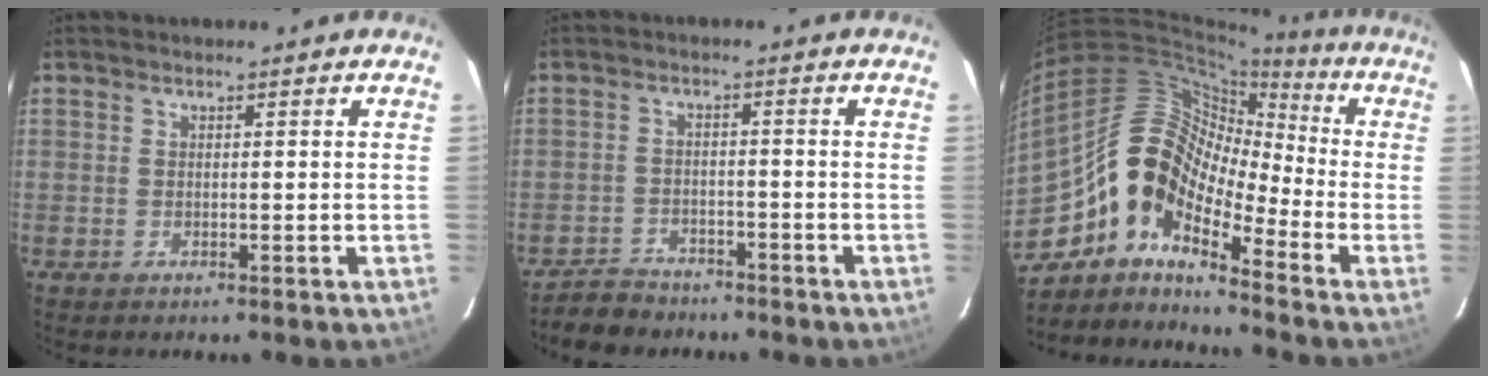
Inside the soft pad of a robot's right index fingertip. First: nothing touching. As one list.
[{"total": 6.3, "force": [-5.4, 3.0, 0.9], "torque": [-0.043, 0.007, -0.087]}, {"total": 13.8, "force": [-7.3, 6.7, 9.6], "torque": [-0.154, 0.012, -0.156]}]